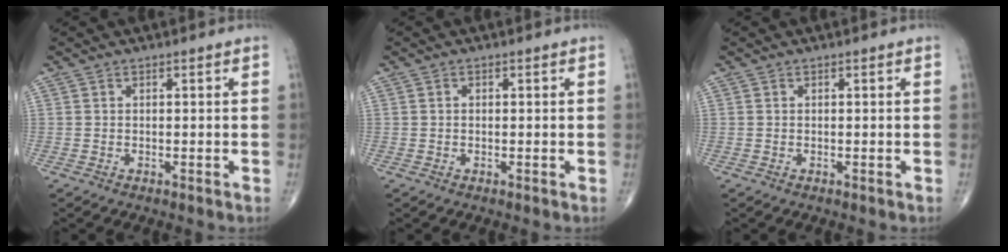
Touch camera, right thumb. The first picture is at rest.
{"total": 0.7, "force": [0.1, 0.6, 0.5], "torque": [-0.010, 0.003, 0.002]}
{"total": 0.0}